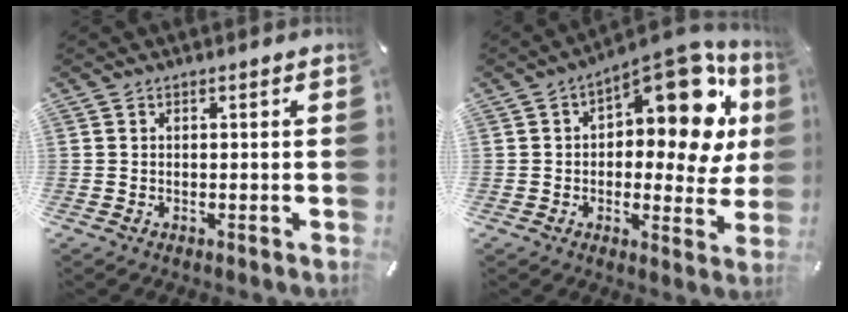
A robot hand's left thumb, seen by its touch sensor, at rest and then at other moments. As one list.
[{"total": 18.1, "force": [7.8, 8.8, 13.8], "torque": [-0.168, -0.068, 0.125]}]